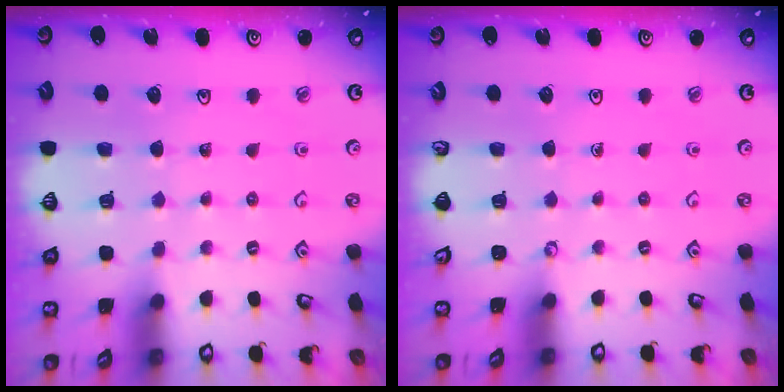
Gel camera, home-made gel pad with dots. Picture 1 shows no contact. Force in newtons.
{"total": 0.0}